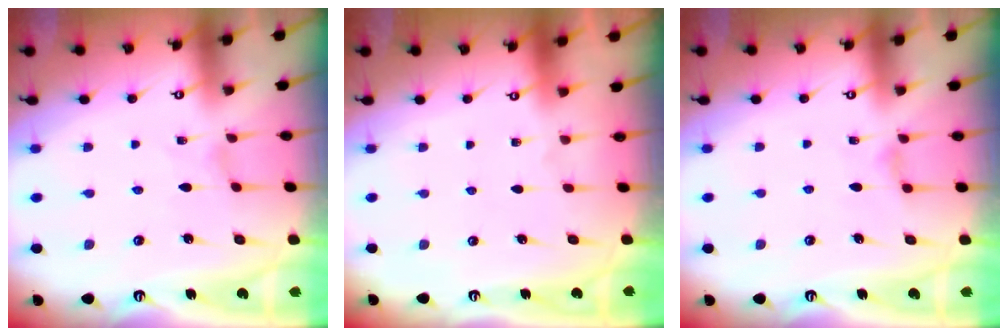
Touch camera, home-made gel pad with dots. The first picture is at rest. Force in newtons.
{"total": 0.0}
{"total": 3.1, "press": 3.1, "slide": 0.6}